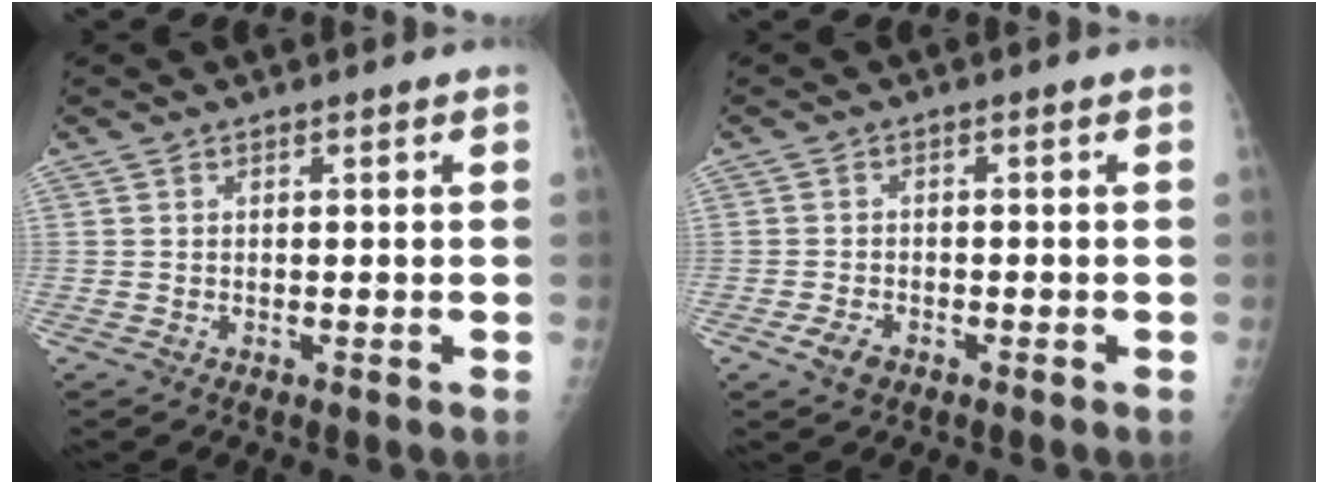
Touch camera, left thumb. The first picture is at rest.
{"total": 3.1, "force": [-1.8, 1.8, 1.8], "torque": [-0.035, 0.006, -0.030]}